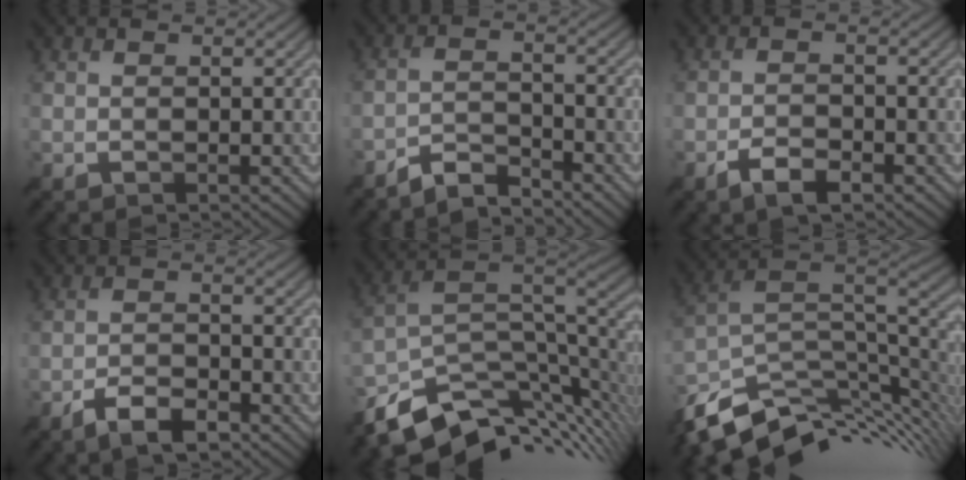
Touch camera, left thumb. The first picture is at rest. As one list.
[{"total": 4.4, "force": [-4.1, 0.7, 1.3], "torque": [-0.022, 0.001, -0.086]}, {"total": 3.6, "force": [-2.4, 1.3, 2.4], "torque": [-0.048, -0.002, -0.047]}, {"total": 4.9, "force": [-3.5, 1.6, 3.0], "torque": [-0.057, 0.000, -0.064]}, {"total": 12.0, "force": [-6.7, 5.4, 8.3], "torque": [-0.175, -0.024, -0.109]}, {"total": 11.9, "force": [-5.5, 5.9, 8.7], "torque": [-0.202, -0.023, -0.092]}]